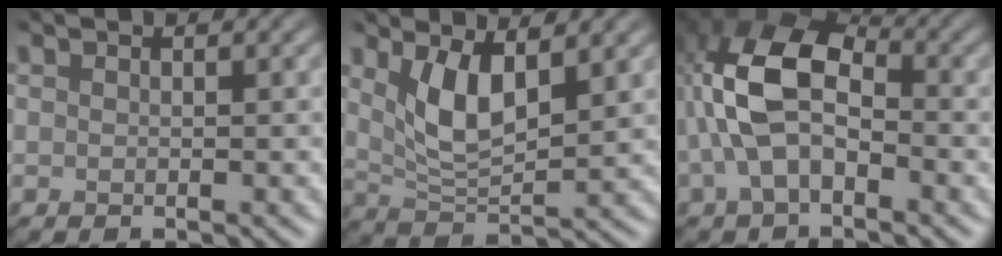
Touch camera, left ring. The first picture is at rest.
{"total": 4.4, "force": [1.2, 1.9, 3.8], "torque": [-0.076, -0.018, 0.024]}
{"total": 7.7, "force": [-1.4, 4.6, 6.0], "torque": [-0.129, 0.015, -0.048]}